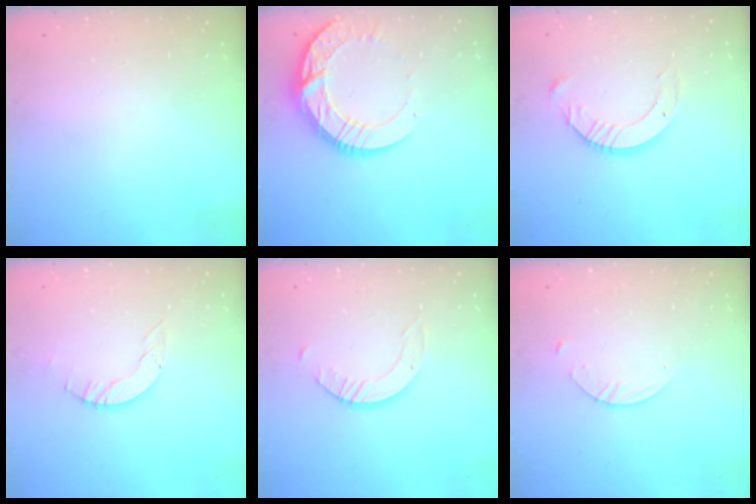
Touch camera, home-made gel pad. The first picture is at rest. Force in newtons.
{"total": 17.2, "press": 17.1, "slide": 1.6}
{"total": 10.1, "press": 10.0, "slide": 1.0}
{"total": 4.0, "press": 4.0, "slide": 0.1}
{"total": 2.4, "press": 2.4, "slide": 0.3}
{"total": 2.7, "press": 2.6, "slide": 0.3}